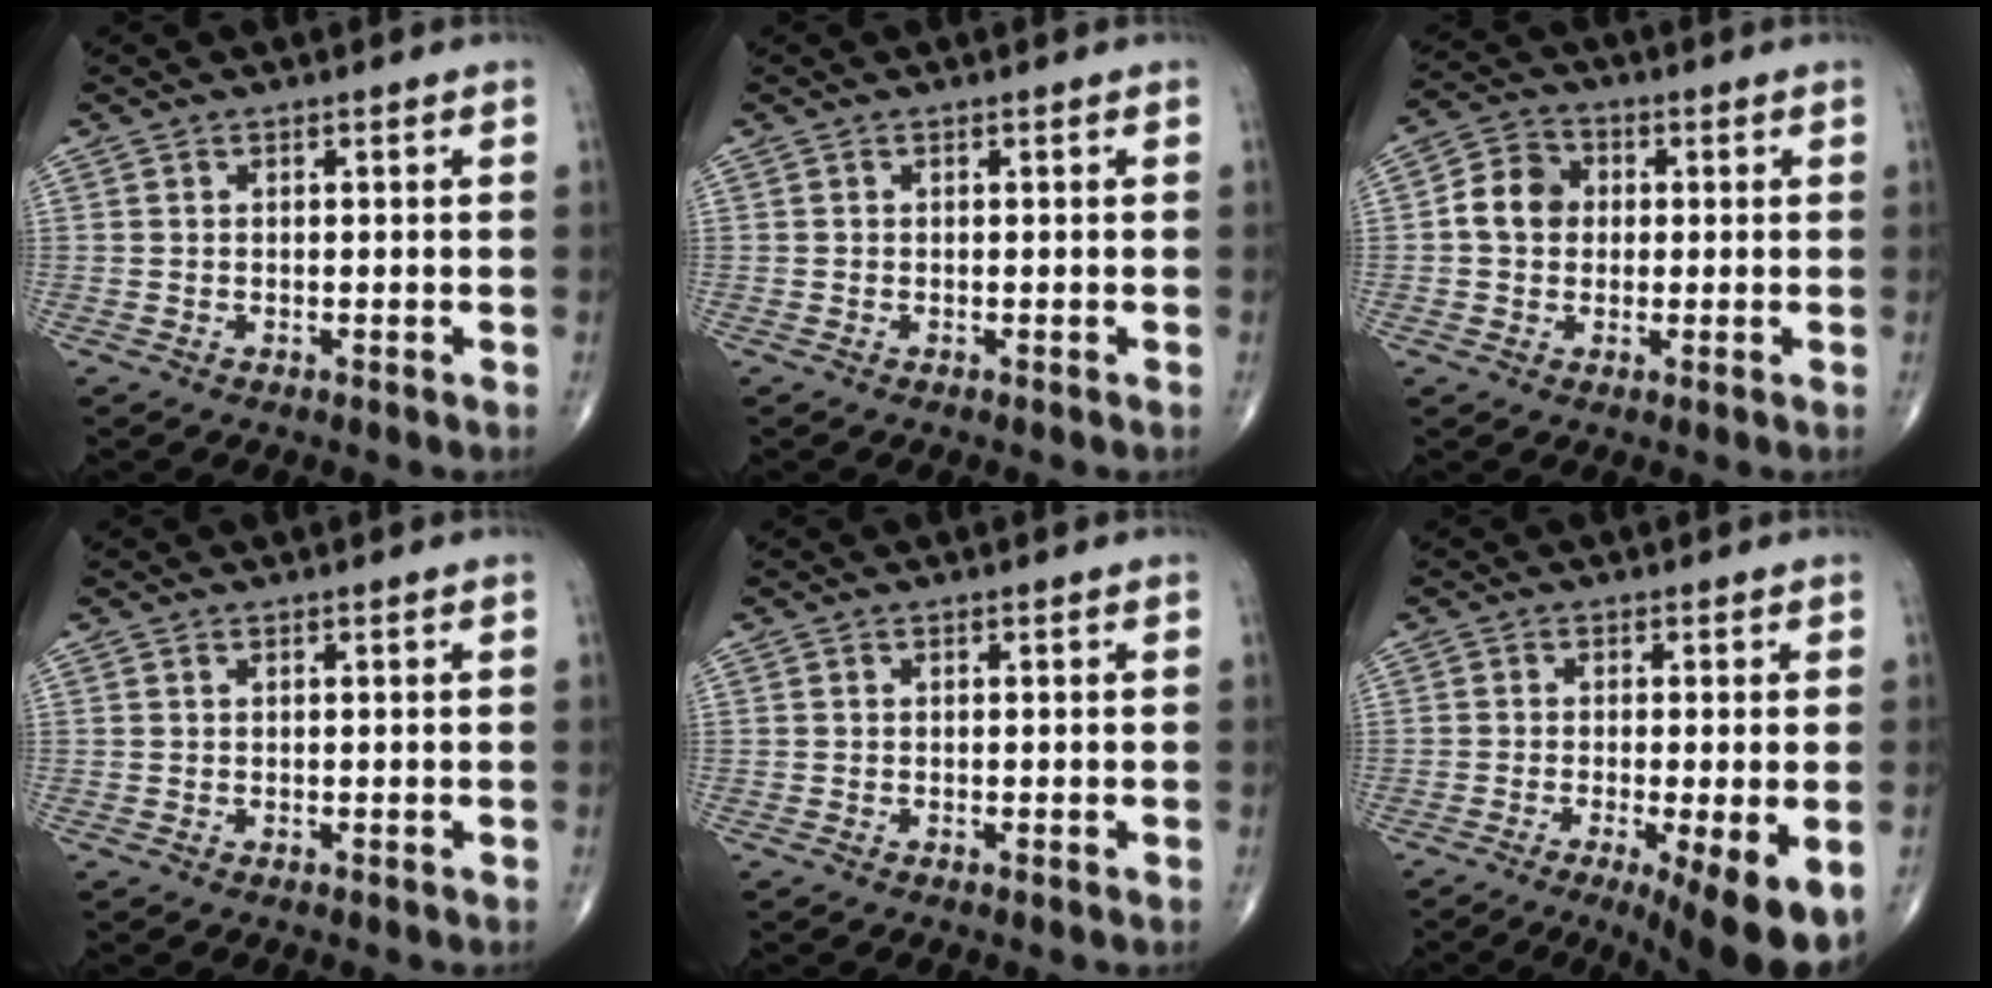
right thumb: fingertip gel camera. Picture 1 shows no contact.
{"total": 0.0}
{"total": 7.1, "force": [0.3, 5.9, 3.9], "torque": [-0.055, 0.017, -0.005]}
{"total": 0.0}
{"total": 0.0}
{"total": 11.3, "force": [-5.5, 1.7, 9.7], "torque": [-0.124, -0.014, -0.084]}